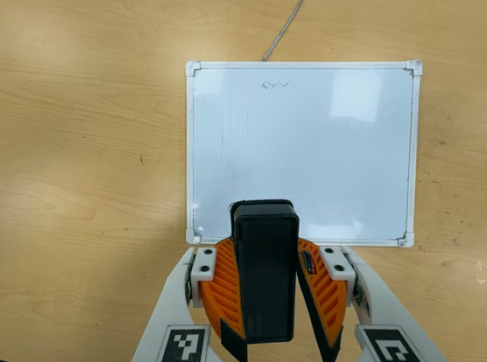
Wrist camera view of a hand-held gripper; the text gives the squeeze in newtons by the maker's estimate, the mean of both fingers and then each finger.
{"total": 8.7, "left": 9.1, "right": 8.2}